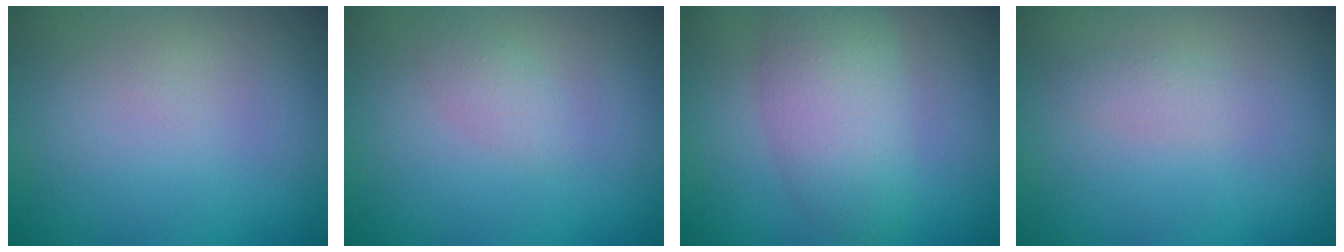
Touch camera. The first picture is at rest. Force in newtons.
{"total": 1.1, "press": 1.1, "slide": 0.0}
{"total": 4.9, "press": 4.9, "slide": 0.2}
{"total": 0.9, "press": 0.9, "slide": 0.0}